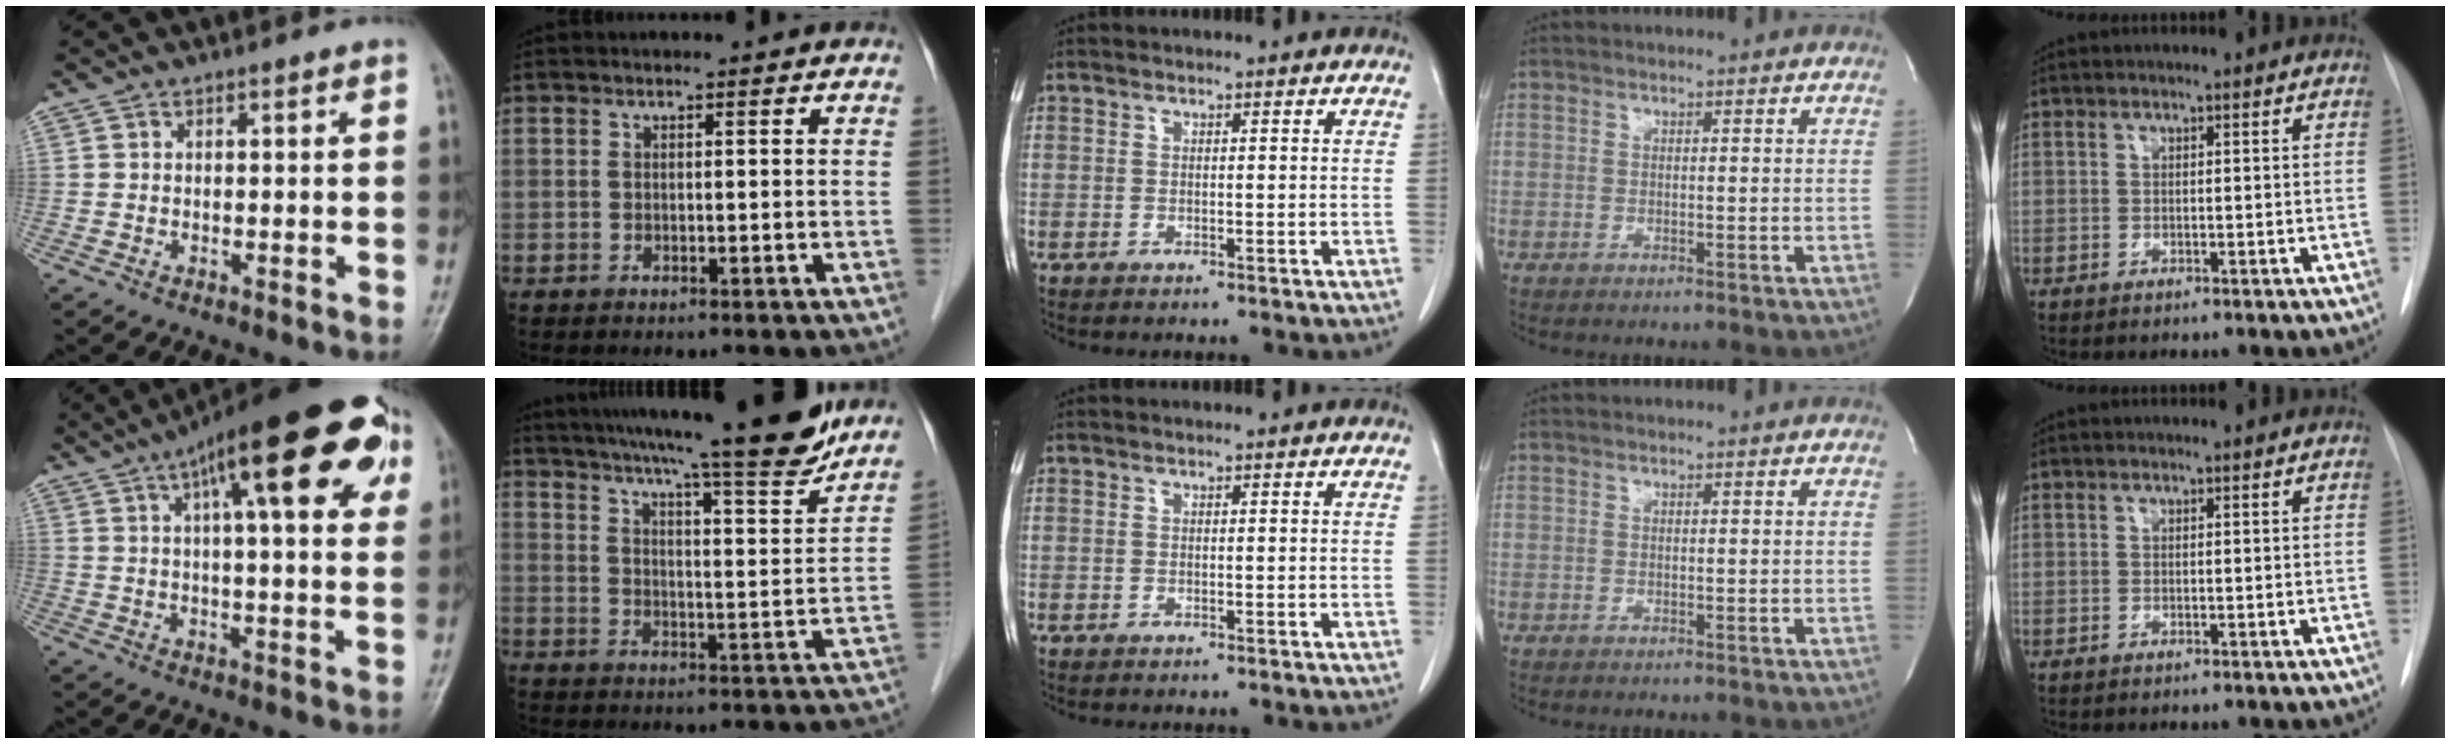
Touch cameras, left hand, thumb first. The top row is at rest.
{"thumb": {"total": 24.5, "force": [10.3, 7.4, 21.0], "torque": [-0.290, 0.013, 0.141]}, "index": {"total": 20.9, "force": [18.2, 0.4, 10.3], "torque": [-0.163, -0.026, 0.253]}}